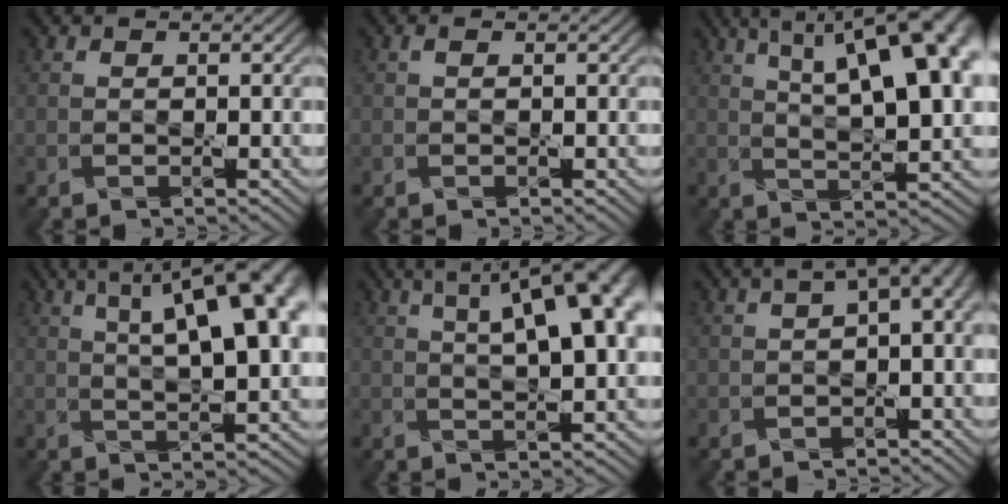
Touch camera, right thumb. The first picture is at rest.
{"total": 0.0}
{"total": 17.2, "force": [7.1, 6.7, 14.2], "torque": [-0.194, 0.051, 0.093]}
{"total": 15.8, "force": [6.1, 5.6, 13.5], "torque": [-0.184, 0.049, 0.076]}
{"total": 13.2, "force": [5.2, 4.4, 11.3], "torque": [-0.150, 0.037, 0.060]}
{"total": 4.8, "force": [1.0, 1.9, 4.3], "torque": [-0.057, 0.008, 0.015]}